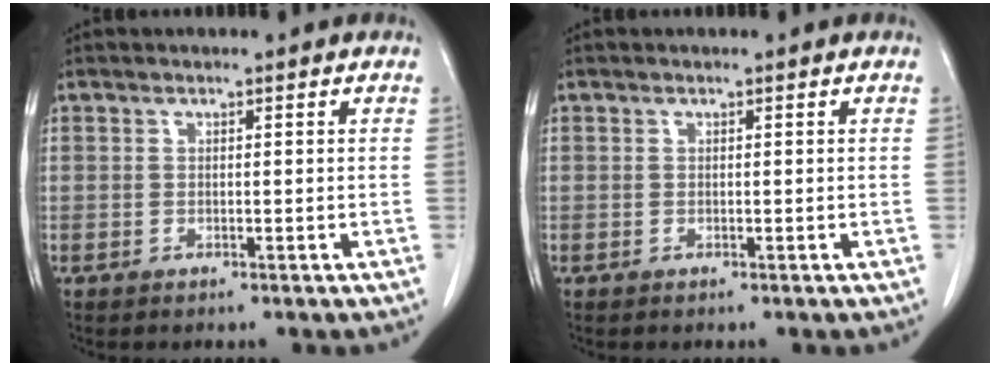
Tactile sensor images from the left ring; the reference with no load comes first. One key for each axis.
{"total": 0.0}